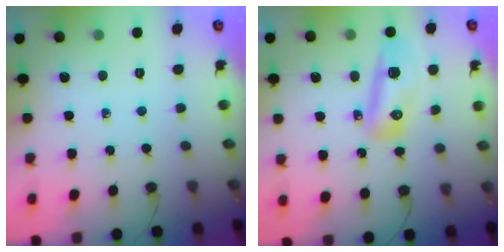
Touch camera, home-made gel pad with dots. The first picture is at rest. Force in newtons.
{"total": 9.8, "press": 9.7, "slide": 1.3}